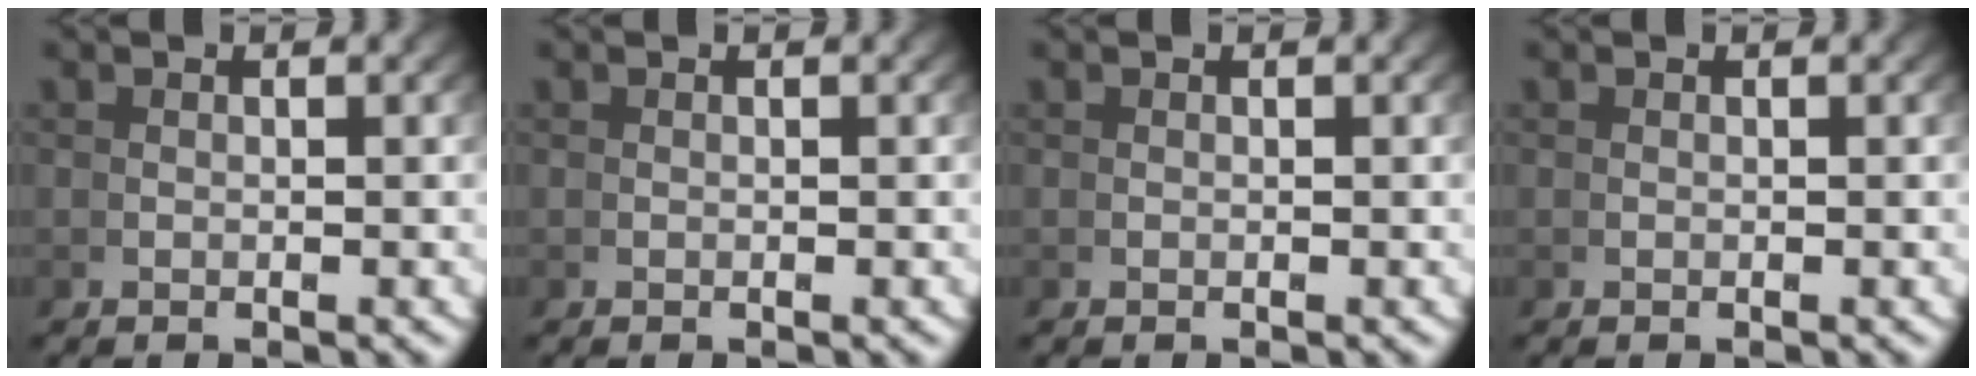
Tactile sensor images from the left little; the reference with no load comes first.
{"total": 0.0}
{"total": 0.0}
{"total": 0.0}